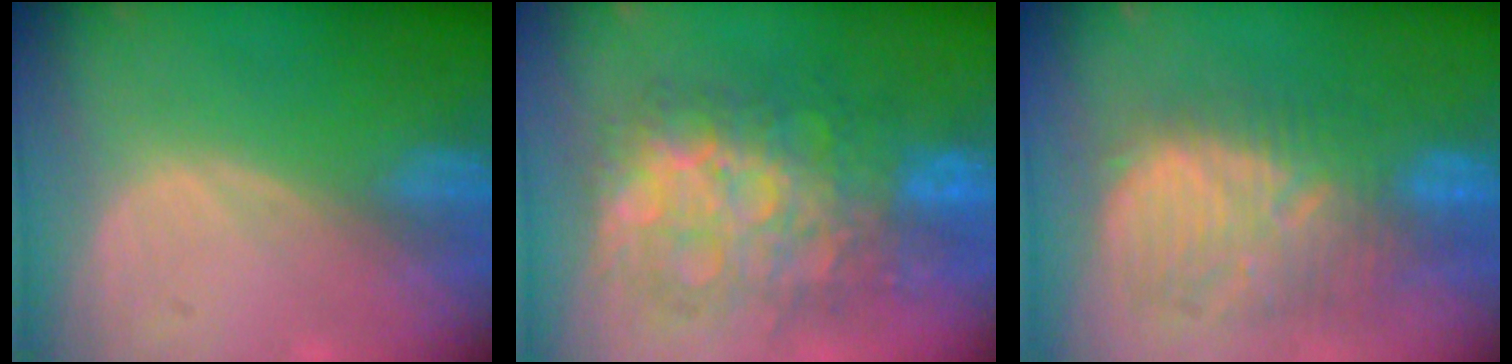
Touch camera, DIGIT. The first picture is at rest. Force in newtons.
{"total": 12.3, "press": 12.3, "slide": 1.3}
{"total": 10.6, "press": 10.4, "slide": 2.3}